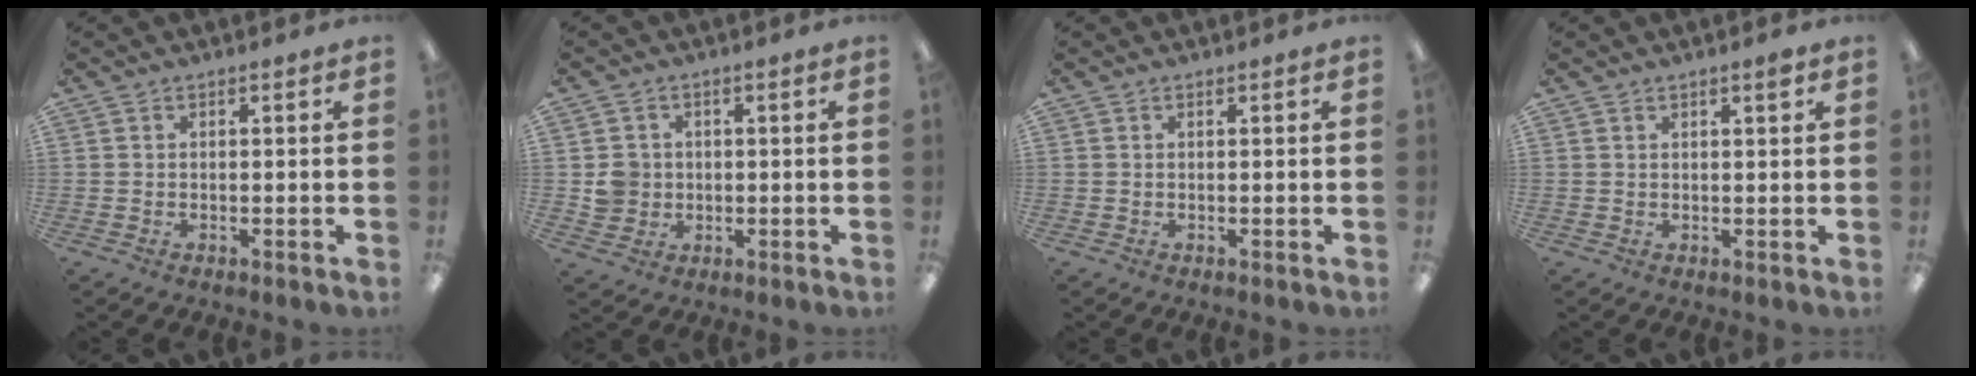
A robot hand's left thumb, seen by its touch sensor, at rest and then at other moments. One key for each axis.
{"total": 4.6, "fx": 0.1, "fy": 4.6, "fz": 0.9, "tx": -0.010, "ty": 0.005, "tz": 0.002}
{"total": 0.0}
{"total": 1.8, "fx": 1.3, "fy": 0.2, "fz": 1.3, "tx": -0.019, "ty": -0.003, "tz": 0.020}